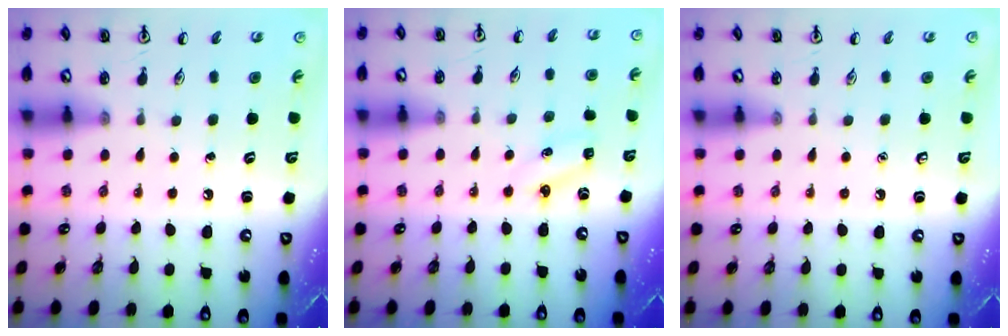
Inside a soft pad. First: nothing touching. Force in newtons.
{"total": 2.8, "press": 2.6, "slide": 1.0}
{"total": 0.0}